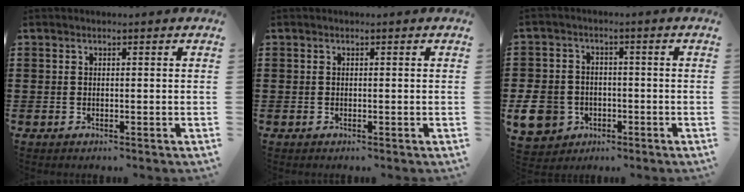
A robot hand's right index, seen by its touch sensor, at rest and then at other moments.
{"total": 0.0}
{"total": 7.7, "force": [-2.6, 6.5, 3.2], "torque": [-0.114, 0.009, -0.055]}